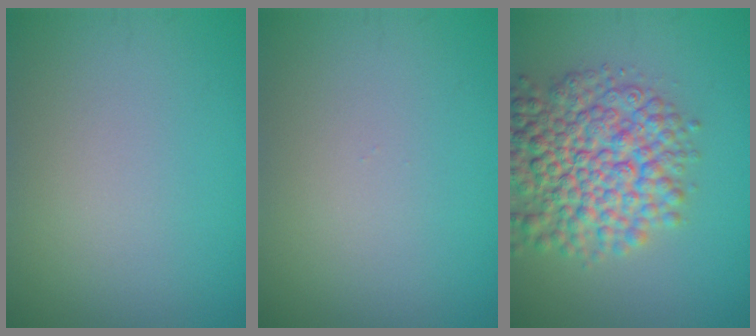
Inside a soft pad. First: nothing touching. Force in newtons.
{"total": 0.0}
{"total": 9.0, "press": 9.0, "slide": 0.3}